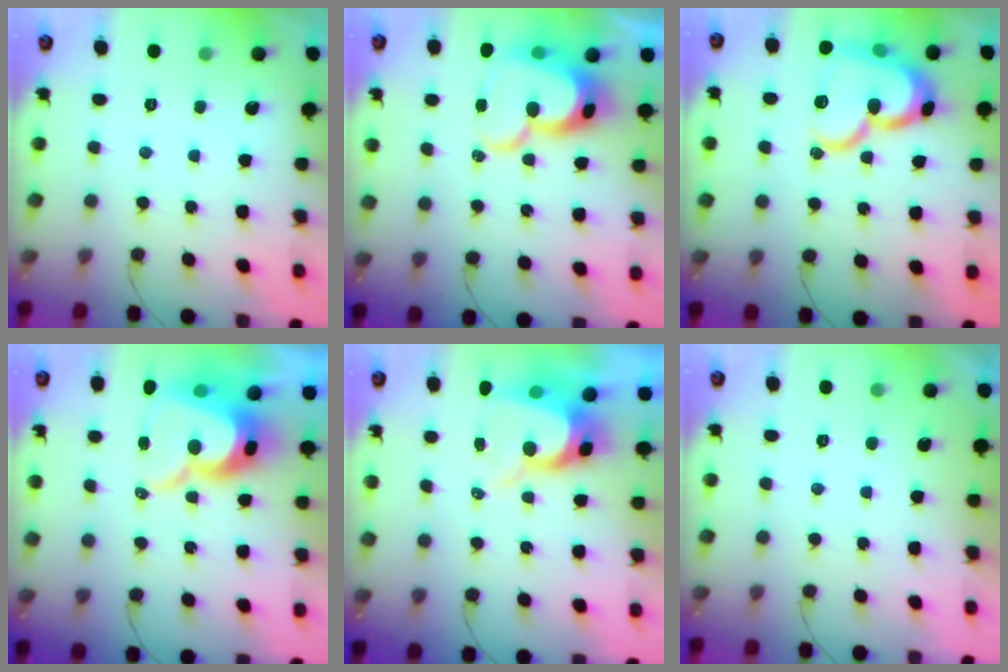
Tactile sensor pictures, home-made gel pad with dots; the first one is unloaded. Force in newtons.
{"total": 19.0, "press": 18.9, "slide": 1.9}
{"total": 19.9, "press": 19.8, "slide": 2.2}
{"total": 15.4, "press": 15.3, "slide": 1.3}
{"total": 9.8, "press": 9.7, "slide": 1.1}
{"total": 1.0, "press": 1.0, "slide": 0.2}